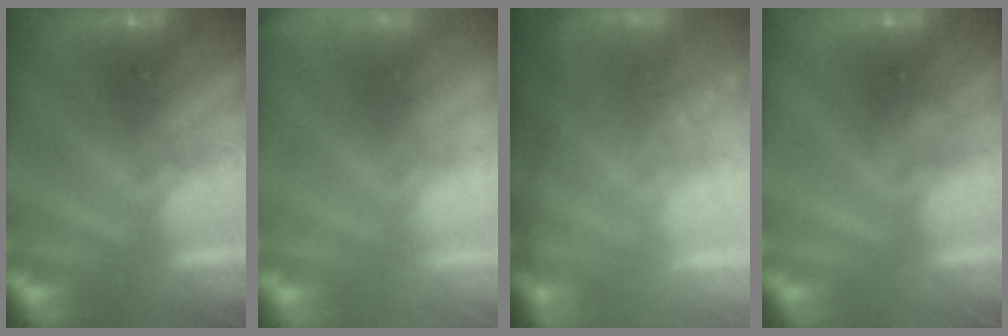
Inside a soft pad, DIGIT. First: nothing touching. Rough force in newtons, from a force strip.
{"total": 2.3}
{"total": 8.1}
{"total": 1.2}